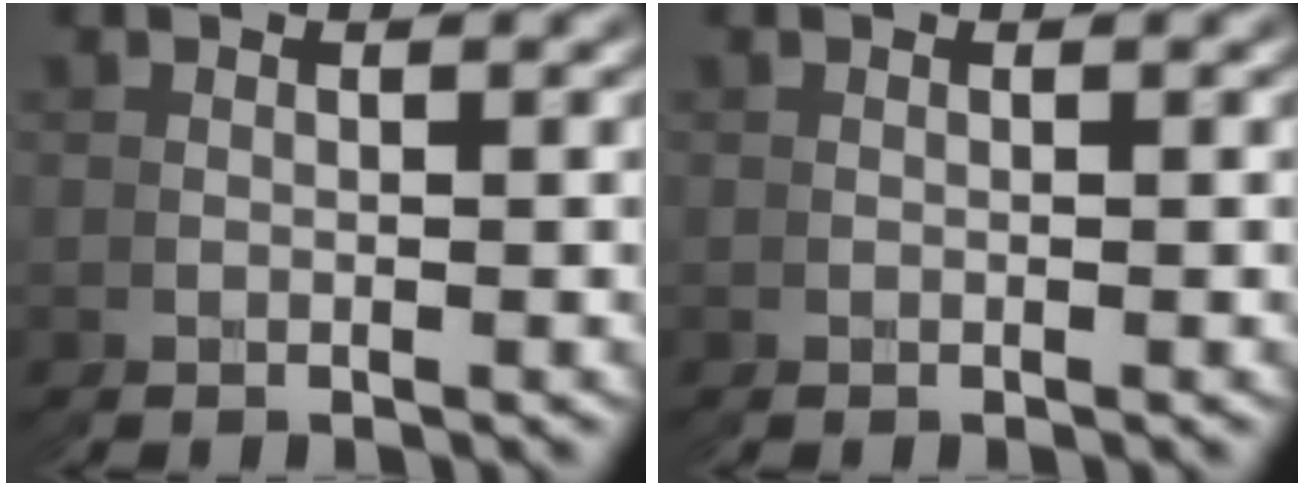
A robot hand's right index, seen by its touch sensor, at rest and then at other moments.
{"total": 0.0}